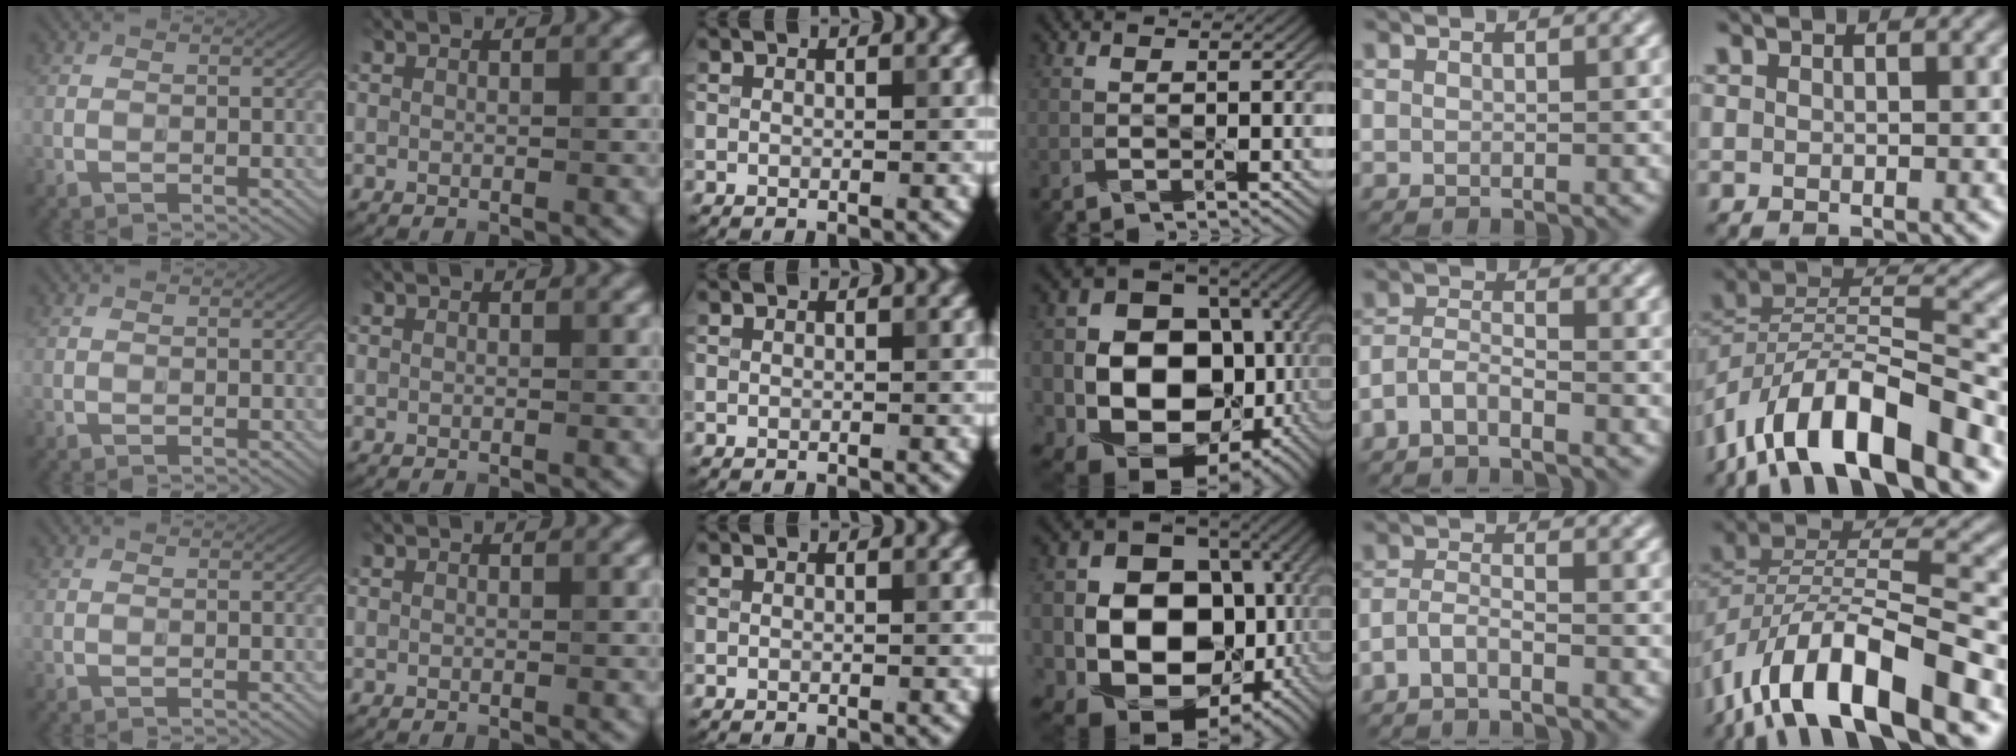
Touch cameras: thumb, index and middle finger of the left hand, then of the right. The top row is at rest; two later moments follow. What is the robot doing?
{"motion": "wipe", "object": "phone"}